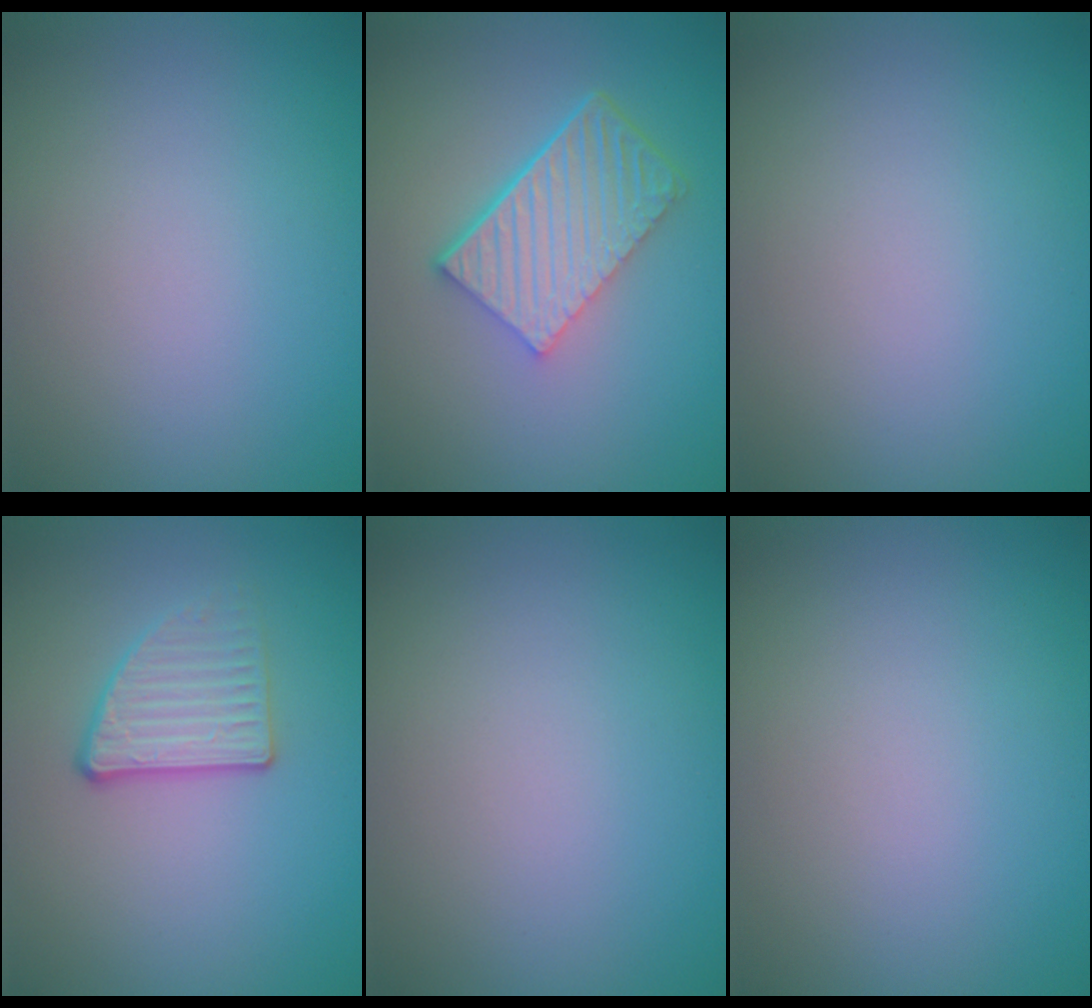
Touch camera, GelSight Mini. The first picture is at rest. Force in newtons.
{"total": 6.2, "press": 4.2, "slide": 4.5}
{"total": 0.0}
{"total": 2.8, "press": 2.3, "slide": 1.5}
{"total": 0.0}
{"total": 0.0}